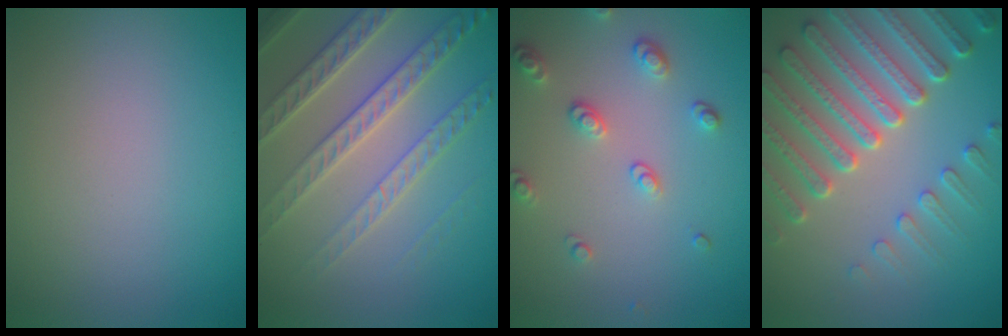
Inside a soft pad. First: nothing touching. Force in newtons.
{"total": 6.7, "press": 4.8, "slide": 4.6}
{"total": 2.6, "press": 2.6, "slide": 0.6}
{"total": 7.4, "press": 5.7, "slide": 4.7}